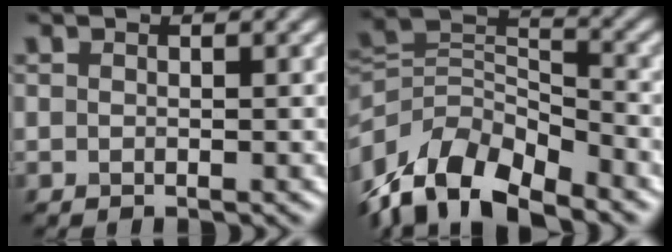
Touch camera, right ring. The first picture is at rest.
{"total": 11.3, "force": [-7.7, 5.6, 6.0], "torque": [-0.116, -0.006, -0.142]}